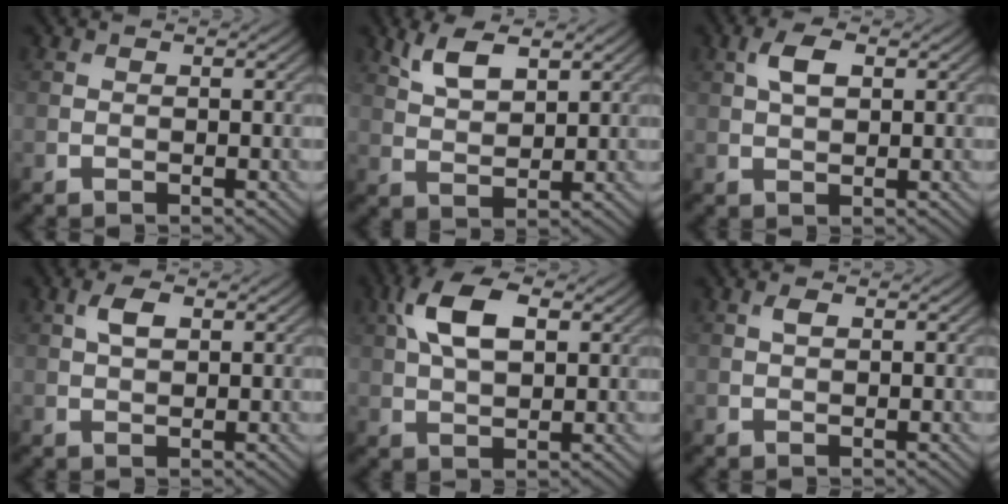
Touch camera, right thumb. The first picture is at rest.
{"total": 5.2, "force": [3.1, 2.1, 3.6], "torque": [-0.084, 0.000, 0.066]}
{"total": 3.5, "force": [1.2, 1.8, 2.7], "torque": [-0.059, 0.006, 0.022]}
{"total": 2.7, "force": [1.0, 1.4, 2.1], "torque": [-0.046, 0.004, 0.019]}
{"total": 8.3, "force": [2.8, 4.2, 6.6], "torque": [-0.143, 0.014, 0.048]}
{"total": 1.0, "force": [0.4, 0.5, 0.8], "torque": [-0.019, 0.001, 0.008]}